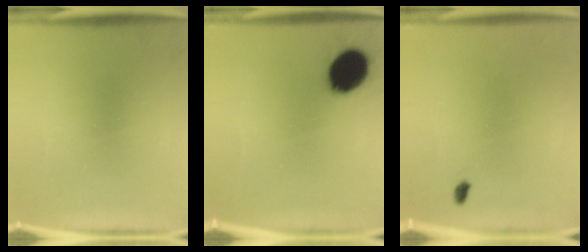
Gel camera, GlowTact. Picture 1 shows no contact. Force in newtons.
{"total": 13.1}
{"total": 1.1}